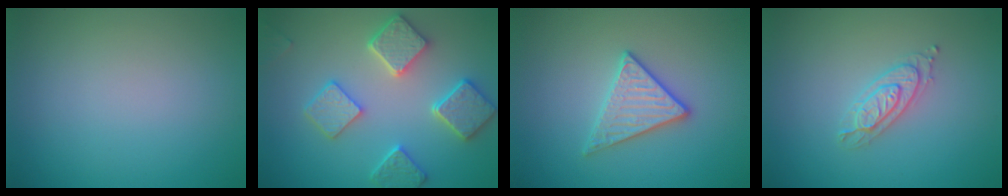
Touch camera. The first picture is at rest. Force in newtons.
{"total": 5.1, "press": 4.6, "slide": 2.0}
{"total": 2.8, "press": 2.7, "slide": 0.6}
{"total": 2.2, "press": 2.1, "slide": 0.5}